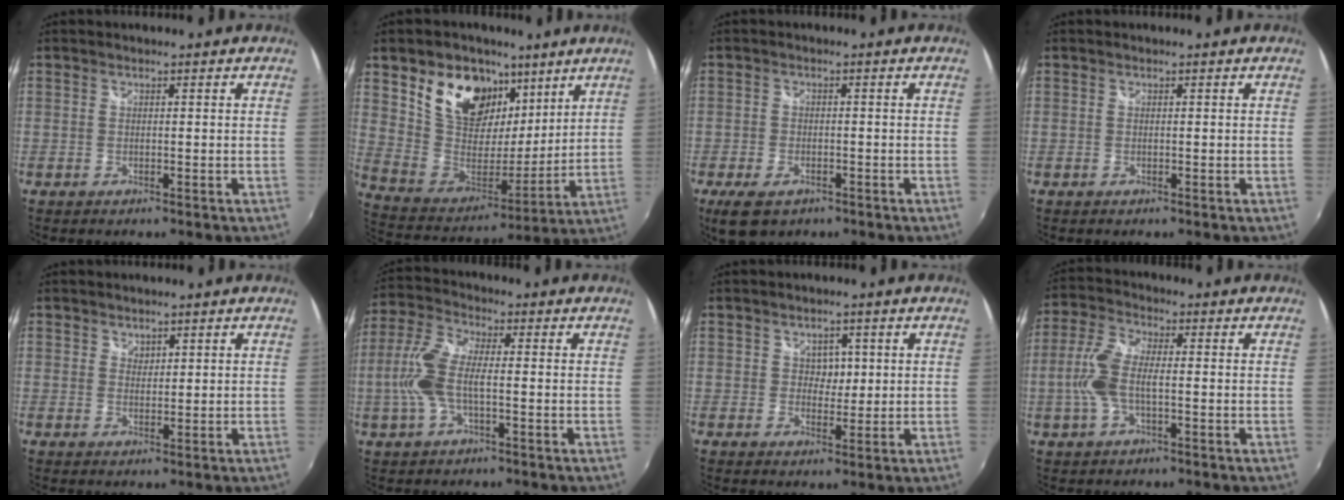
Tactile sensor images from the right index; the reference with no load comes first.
{"total": 18.6, "force": [10.3, 12.4, 9.3], "torque": [-0.194, 0.015, 0.193]}
{"total": 6.3, "force": [-3.9, 3.4, 3.6], "torque": [-0.091, -0.020, -0.068]}
{"total": 0.0}
{"total": 1.5, "force": [1.2, 1.0, 0.1], "torque": [0.003, 0.003, 0.020]}
{"total": 9.5, "force": [-1.4, 3.4, 8.8], "torque": [-0.201, 0.006, -0.030]}
{"total": 2.7, "force": [0.8, 2.4, 1.1], "torque": [-0.011, 0.006, 0.014]}
{"total": 8.4, "force": [-1.2, 3.2, 7.7], "torque": [-0.170, 0.007, -0.025]}